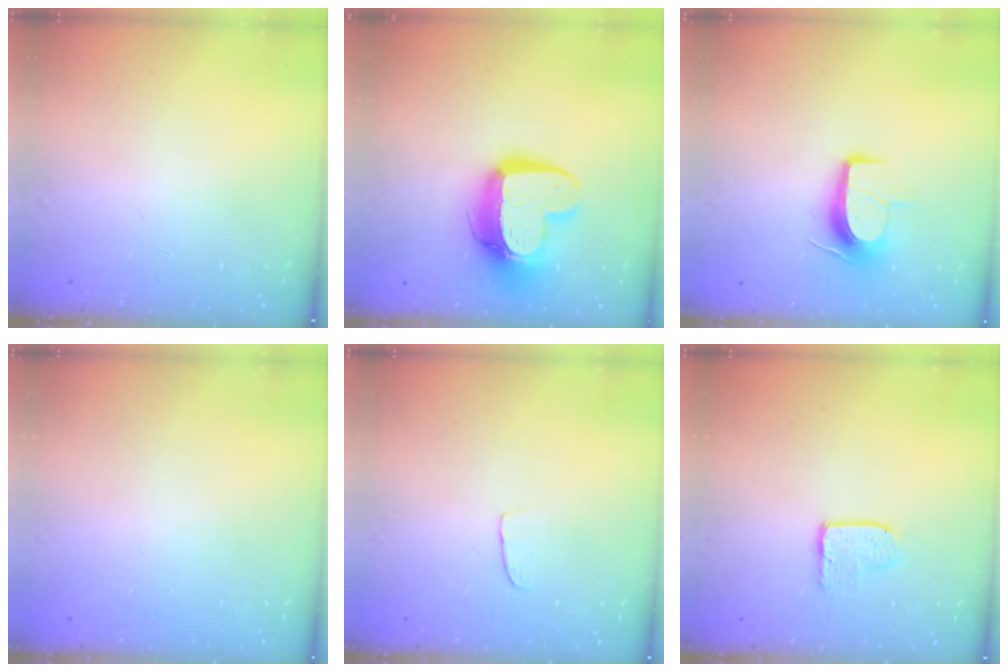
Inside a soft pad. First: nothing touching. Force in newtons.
{"total": 14.9, "press": 14.9, "slide": 1.4}
{"total": 10.2, "press": 10.2, "slide": 0.8}
{"total": 0.0}
{"total": 2.5, "press": 2.5, "slide": 0.1}
{"total": 3.6, "press": 3.6, "slide": 0.3}